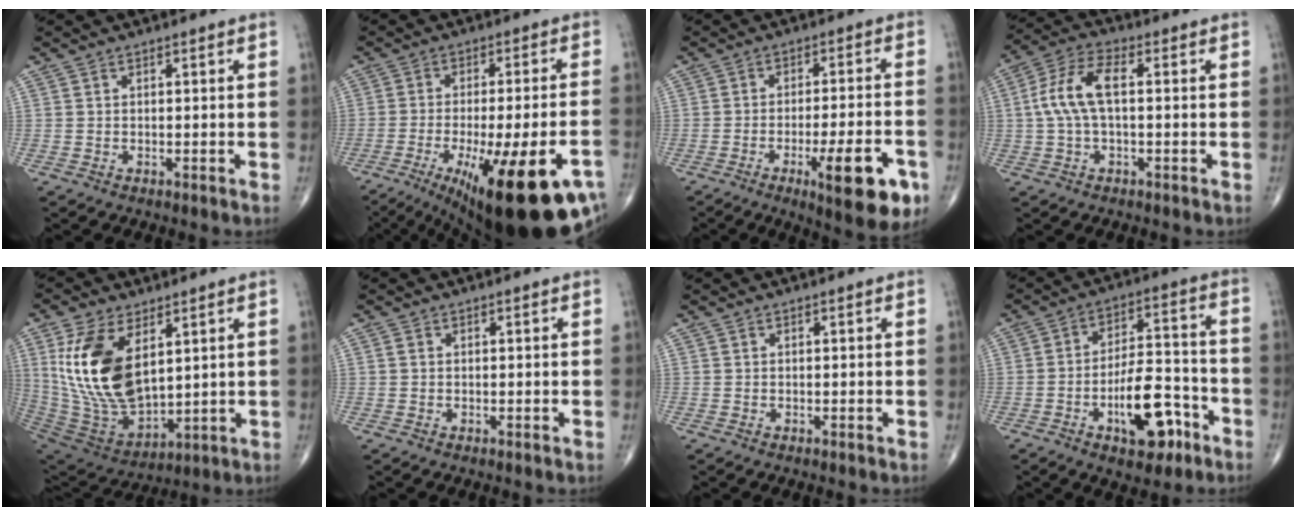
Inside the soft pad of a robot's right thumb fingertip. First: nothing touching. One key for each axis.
{"total": 26.6, "fx": -12.4, "fy": 7.2, "fz": 22.5, "tx": -0.273, "ty": 0.013, "tz": -0.168}
{"total": 13.8, "fx": -5.9, "fy": 3.3, "fz": 12.0, "tx": -0.164, "ty": 0.014, "tz": -0.076}
{"total": 9.2, "fx": 0.6, "fy": 4.1, "fz": 8.2, "tx": -0.183, "ty": 0.029, "tz": 0.008}
{"total": 19.4, "fx": 5.6, "fy": 10.5, "fz": 15.4, "tx": -0.288, "ty": -0.028, "tz": 0.123}
{"total": 0.6, "fx": 0.1, "fy": 0.4, "fz": 0.3, "tx": -0.006, "ty": 0.001, "tz": 0.000}
{"total": 0.0}
{"total": 13.3, "fx": -5.9, "fy": 6.2, "fz": 10.2, "tx": -0.137, "ty": 0.046, "tz": -0.087}